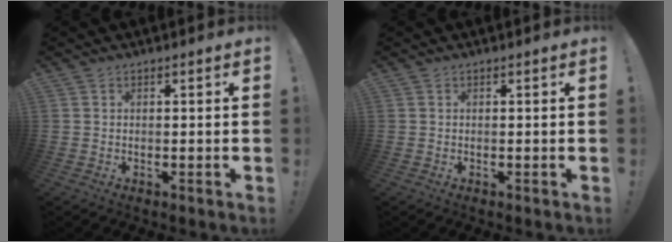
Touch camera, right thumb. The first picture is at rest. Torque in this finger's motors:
{"motor_torque": [-0.04, 0.04, 0.00, 0.00, 0.00]}